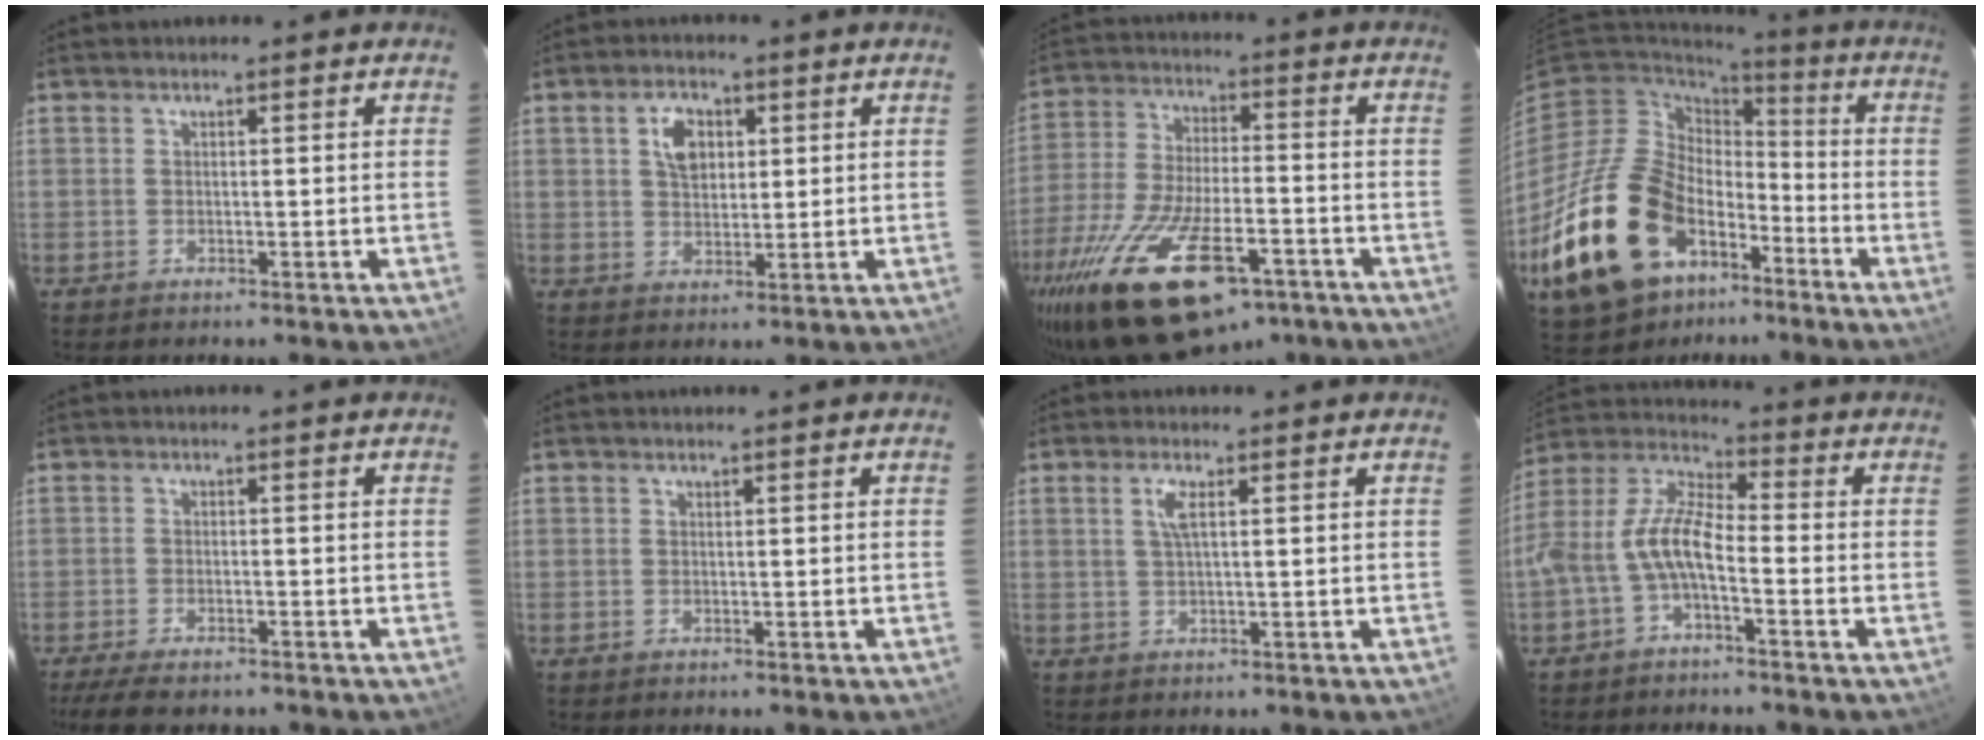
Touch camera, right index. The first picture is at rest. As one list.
[{"total": 5.6, "force": [1.8, 3.7, 3.7], "torque": [-0.060, 0.015, 0.036]}, {"total": 25.6, "force": [-15.7, 10.5, 17.4], "torque": [-0.351, -0.052, -0.255]}, {"total": 25.5, "force": [-12.1, 16.2, 15.5], "torque": [-0.321, -0.002, -0.192]}, {"total": 7.8, "force": [-6.4, 2.2, 4.0], "torque": [-0.102, -0.027, -0.110]}, {"total": 0.0}, {"total": 2.5, "force": [0.8, 0.2, 2.3], "torque": [-0.048, 0.001, 0.015]}, {"total": 8.9, "force": [-3.2, 3.3, 7.6], "torque": [-0.171, 0.016, -0.065]}]